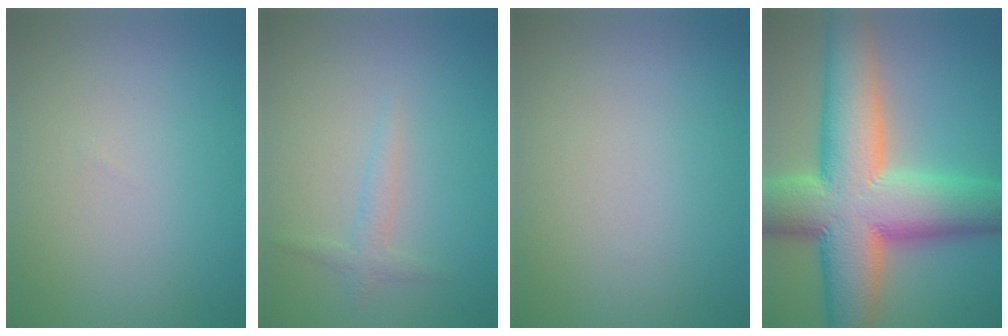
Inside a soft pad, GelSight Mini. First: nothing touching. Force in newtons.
{"total": 1.3, "press": 1.3, "slide": 0.0}
{"total": 0.0}
{"total": 15.0, "press": 15.0, "slide": 0.8}